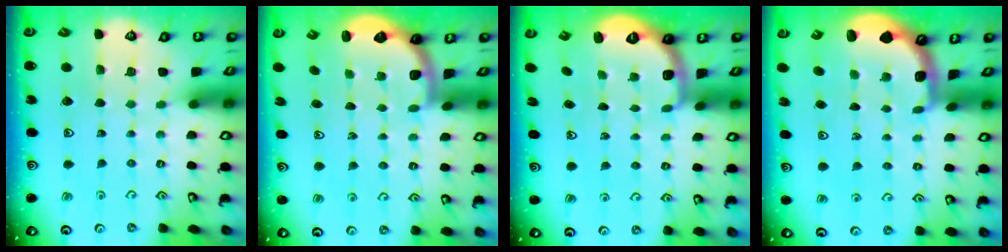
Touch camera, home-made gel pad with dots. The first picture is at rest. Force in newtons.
{"total": 2.2, "press": 2.0, "slide": 0.8}
{"total": 2.6, "press": 1.4, "slide": 2.2}
{"total": 2.3, "press": 2.0, "slide": 1.0}